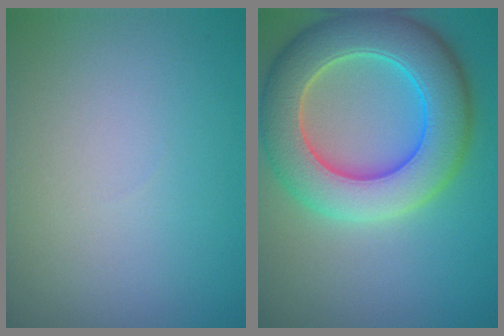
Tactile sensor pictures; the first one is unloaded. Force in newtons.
{"total": 9.8, "press": 9.8, "slide": 0.7}